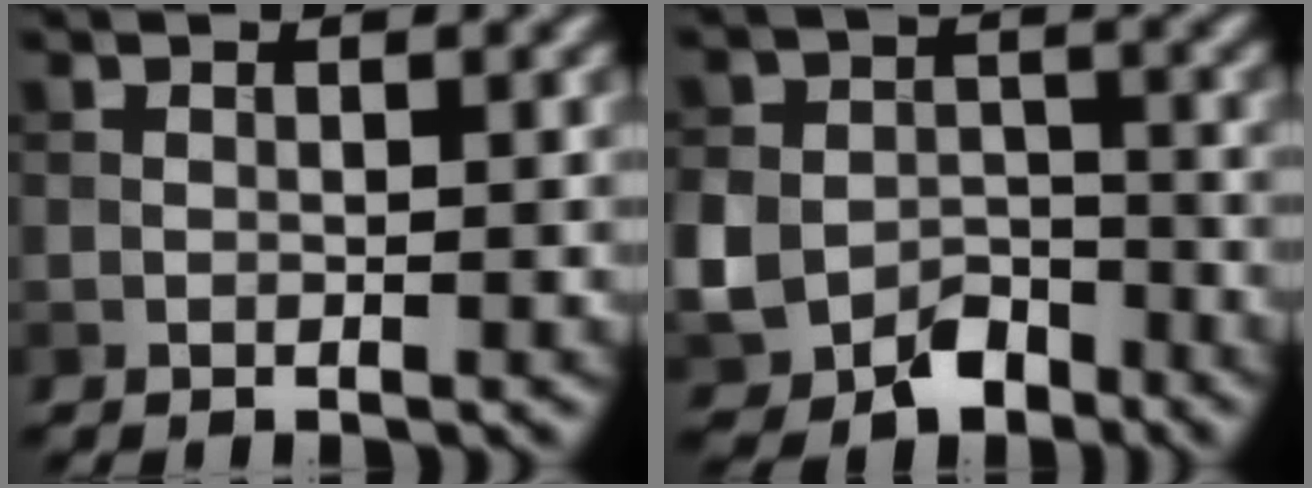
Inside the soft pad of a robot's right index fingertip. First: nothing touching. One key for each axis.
{"total": 6.7, "fx": -3.3, "fy": 4.9, "fz": 3.0, "tx": -0.054, "ty": -0.011, "tz": -0.063}